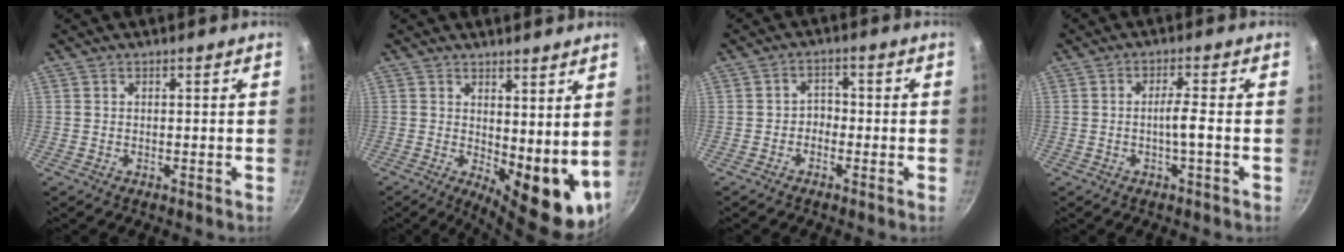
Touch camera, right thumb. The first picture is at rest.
{"total": 12.2, "force": [2.3, 5.4, 10.7], "torque": [-0.112, -0.031, 0.045]}
{"total": 2.5, "force": [-1.2, 1.9, 1.1], "torque": [0.001, 0.018, -0.025]}
{"total": 3.4, "force": [-0.9, -0.1, 3.2], "torque": [-0.063, 0.013, -0.018]}